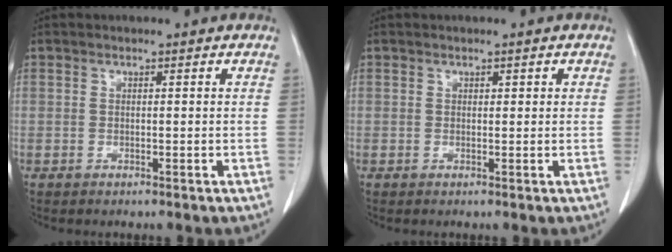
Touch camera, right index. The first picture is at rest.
{"total": 0.7, "force": [0.3, 0.4, 0.4], "torque": [-0.002, 0.002, 0.003]}